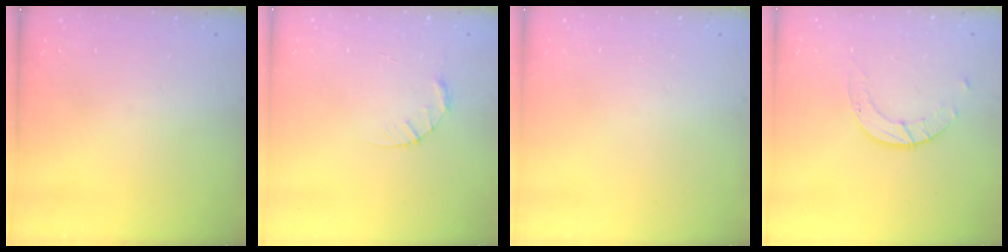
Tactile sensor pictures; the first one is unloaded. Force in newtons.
{"total": 3.4, "press": 3.4, "slide": 0.4}
{"total": 0.0}
{"total": 4.5, "press": 4.5, "slide": 0.3}